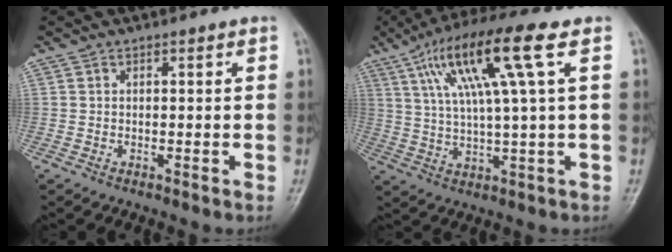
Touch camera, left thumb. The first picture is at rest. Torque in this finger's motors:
{"motor_torque": [0.50, 0.73, 1.89, -0.88, 0.52]}